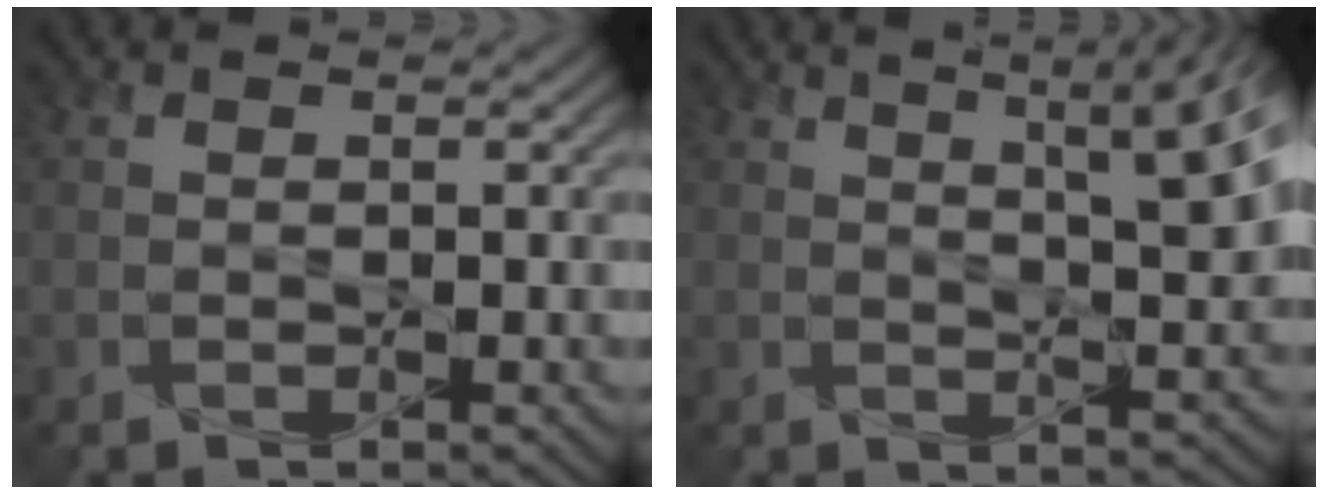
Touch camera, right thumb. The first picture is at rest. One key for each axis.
{"total": 10.3, "fx": 4.0, "fy": 2.9, "fz": 9.0, "tx": -0.109, "ty": 0.024, "tz": 0.051}